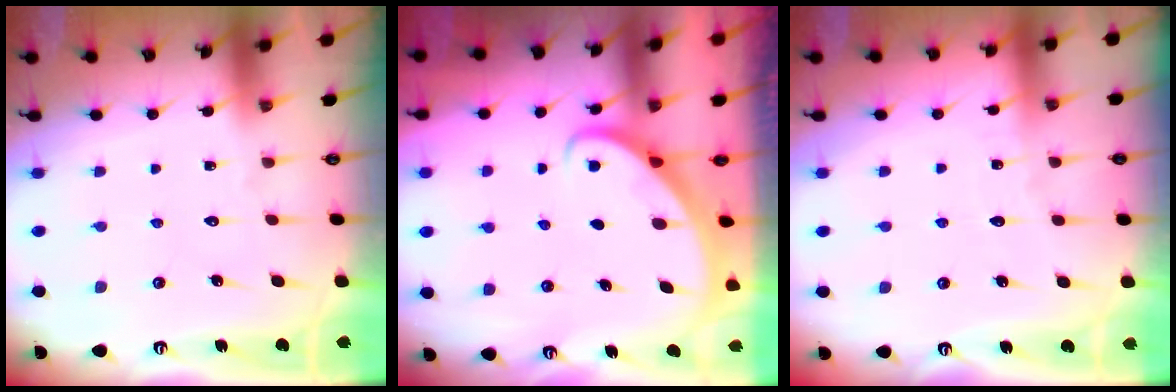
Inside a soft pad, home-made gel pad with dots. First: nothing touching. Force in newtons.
{"total": 2.7, "press": 2.7, "slide": 0.2}
{"total": 1.9, "press": 1.9, "slide": 0.2}